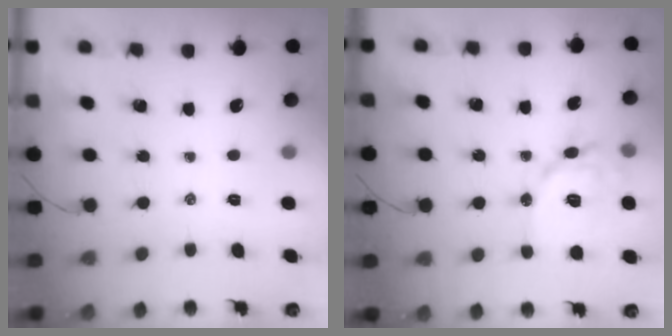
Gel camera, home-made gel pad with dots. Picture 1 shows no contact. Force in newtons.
{"total": 14.7, "press": 14.7, "slide": 1.5}